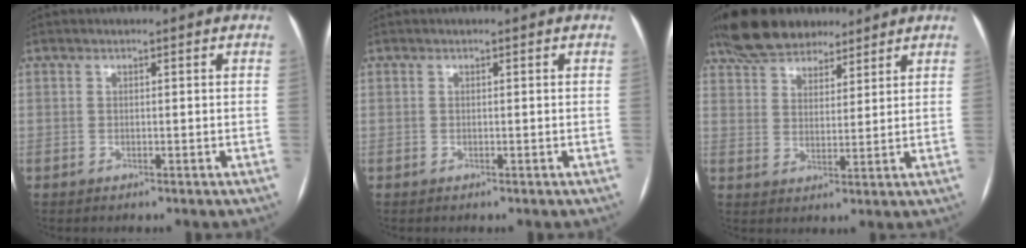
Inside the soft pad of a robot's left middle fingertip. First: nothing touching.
{"total": 0.0}
{"total": 11.7, "force": [9.5, 4.9, 4.7], "torque": [-0.083, 0.034, 0.167]}